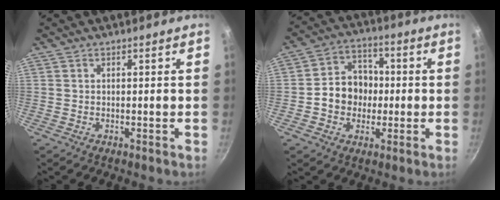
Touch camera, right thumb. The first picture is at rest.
{"total": 10.2, "force": [-0.8, 8.7, 5.3], "torque": [-0.048, 0.022, -0.026]}